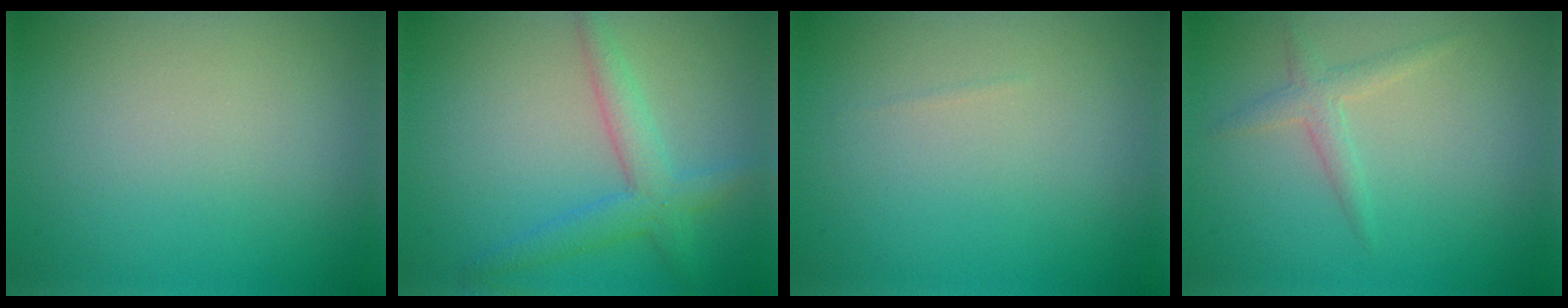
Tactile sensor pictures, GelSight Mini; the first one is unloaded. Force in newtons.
{"total": 3.2, "press": 3.2, "slide": 0.1}
{"total": 0.0}
{"total": 1.6, "press": 1.6, "slide": 0.0}